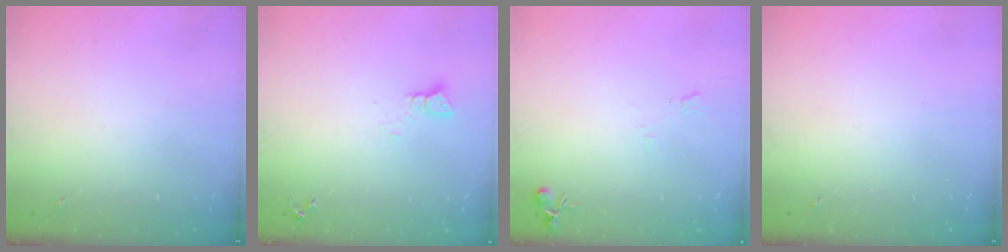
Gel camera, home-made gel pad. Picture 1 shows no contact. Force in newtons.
{"total": 2.1, "press": 2.1, "slide": 0.2}
{"total": 6.9, "press": 6.9, "slide": 0.7}
{"total": 0.0}